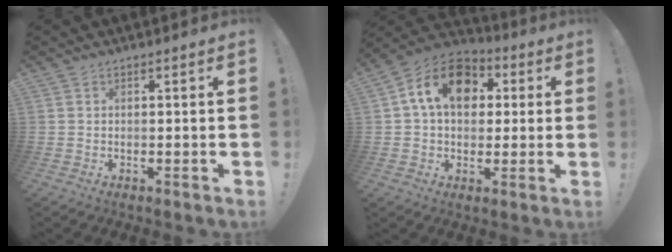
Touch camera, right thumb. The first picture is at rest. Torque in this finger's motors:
{"motor_torque": [1.00, 1.13, 0.59, -0.40, 0.07]}